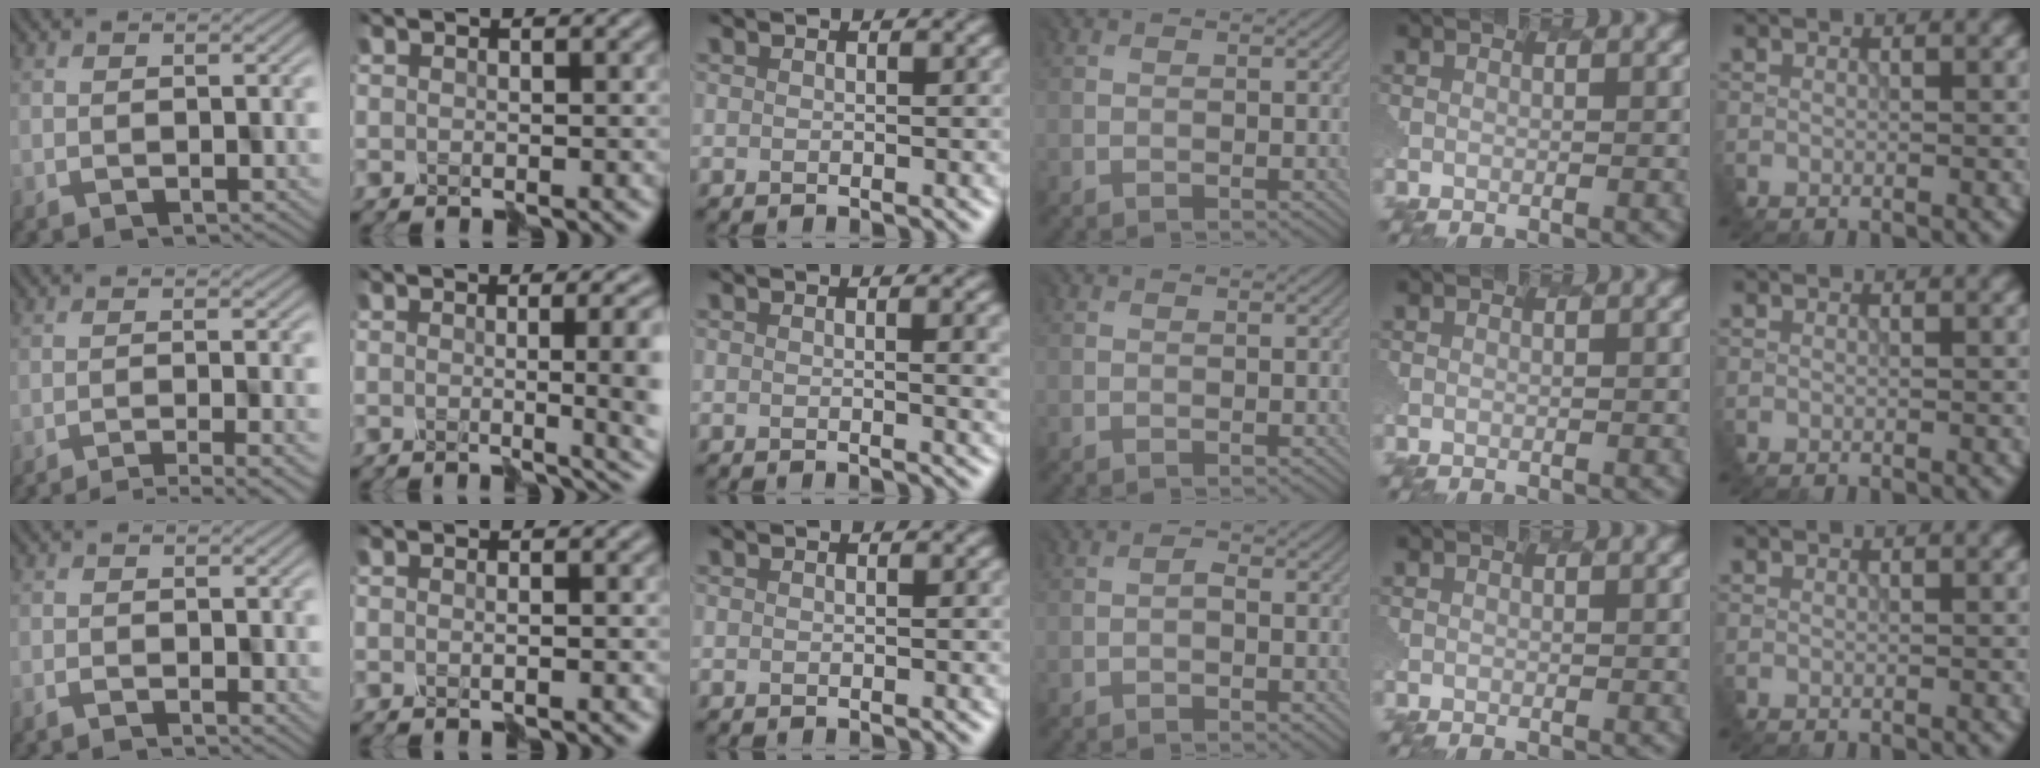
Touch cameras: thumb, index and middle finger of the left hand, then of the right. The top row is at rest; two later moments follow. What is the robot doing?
{"motion": "disassemble", "object": "hinged jar"}